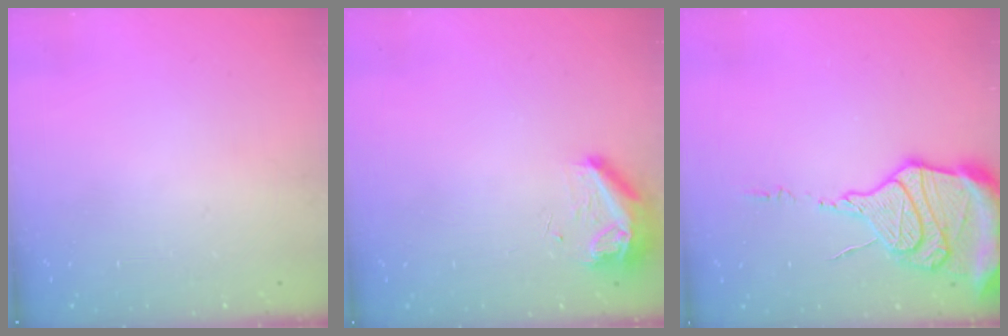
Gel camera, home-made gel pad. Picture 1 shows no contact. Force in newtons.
{"total": 8.3, "press": 8.2, "slide": 0.9}
{"total": 18.9, "press": 18.8, "slide": 1.8}